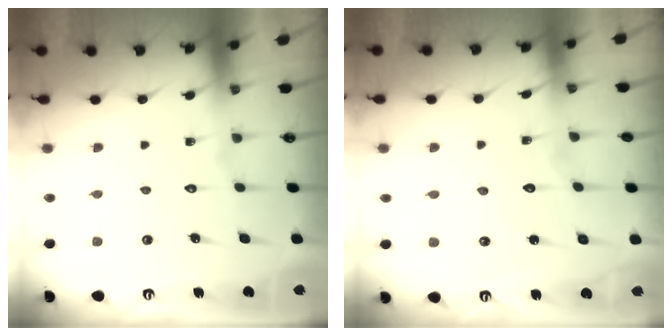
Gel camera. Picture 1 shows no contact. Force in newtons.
{"total": 4.7, "press": 4.7, "slide": 0.3}